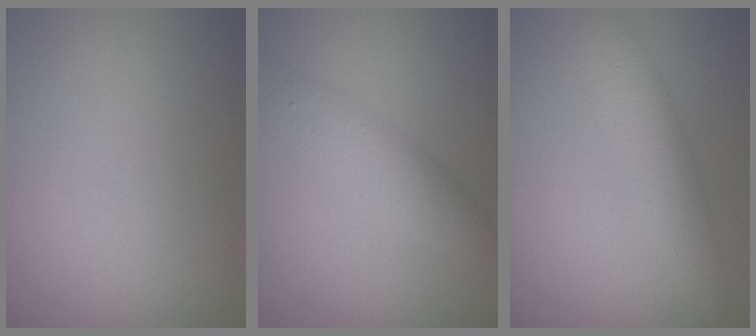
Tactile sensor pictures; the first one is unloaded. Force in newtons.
{"total": 4.5, "press": 4.5, "slide": 0.0}
{"total": 3.9, "press": 3.9, "slide": 0.1}